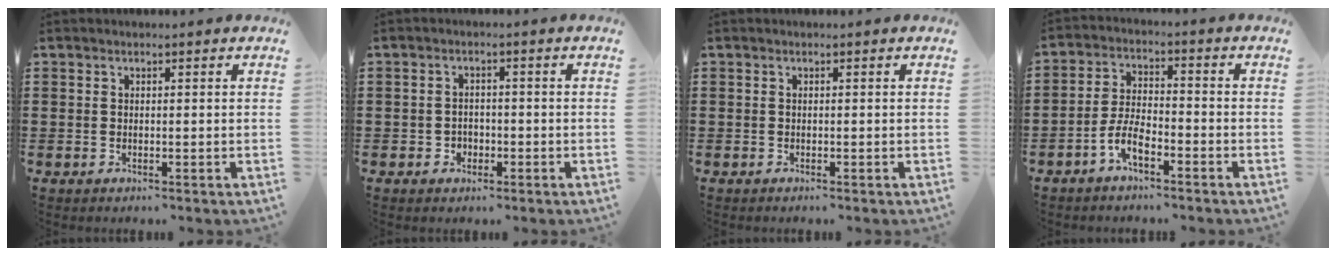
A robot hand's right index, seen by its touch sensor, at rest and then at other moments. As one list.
[{"total": 1.8, "force": [-0.9, 1.6, 0.3], "torque": [-0.011, 0.004, -0.022]}, {"total": 0.0}, {"total": 5.1, "force": [-3.2, 1.7, 3.5], "torque": [-0.087, 0.004, -0.068]}]